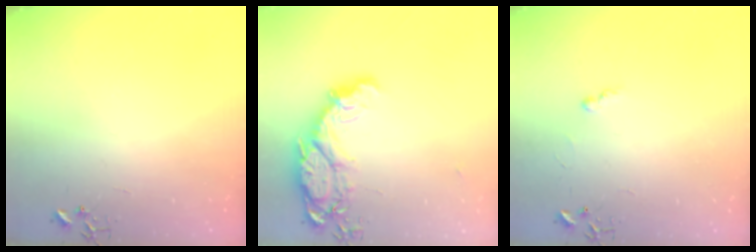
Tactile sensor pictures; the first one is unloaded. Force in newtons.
{"total": 16.0, "press": 16.0, "slide": 1.3}
{"total": 4.6, "press": 4.5, "slide": 0.6}